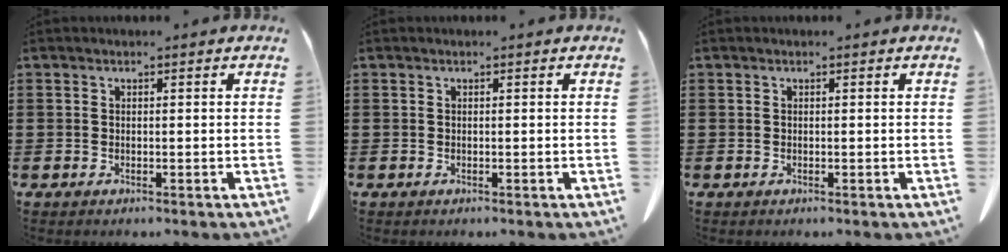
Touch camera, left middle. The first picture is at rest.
{"total": 0.0}
{"total": 0.0}